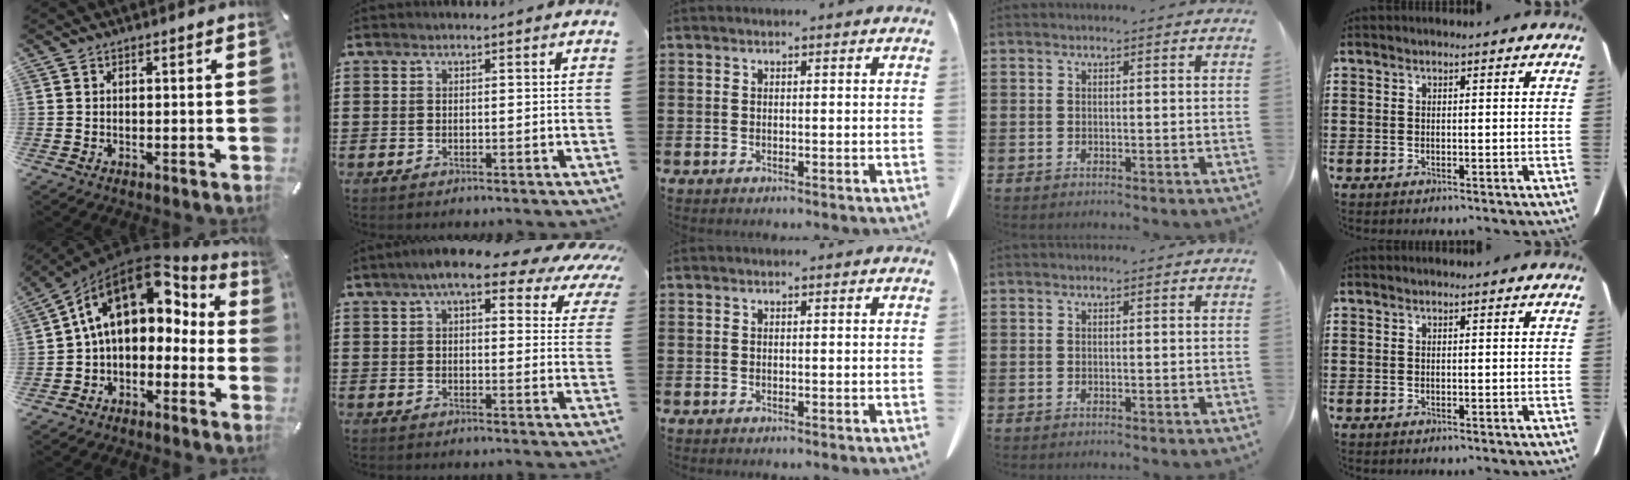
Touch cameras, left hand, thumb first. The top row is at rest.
{"thumb": {"total": 15.4, "force": [4.8, 10.2, 10.5], "torque": [-0.178, -0.025, 0.083]}, "index": {"total": 8.8, "force": [6.5, 2.2, 5.5], "torque": [-0.094, -0.021, 0.107]}}